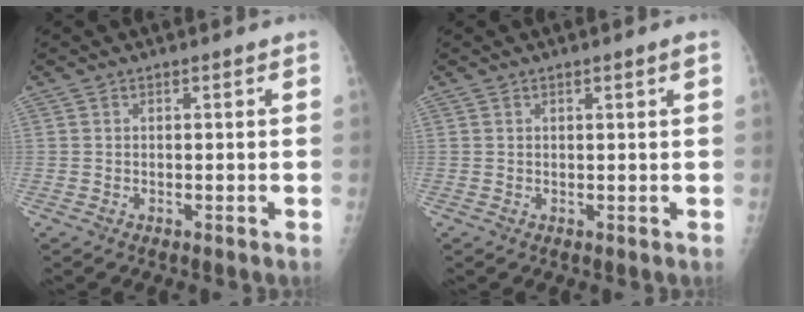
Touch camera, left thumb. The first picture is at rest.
{"total": 1.2, "force": [0.6, -0.1, 1.0], "torque": [-0.017, -0.002, 0.010]}